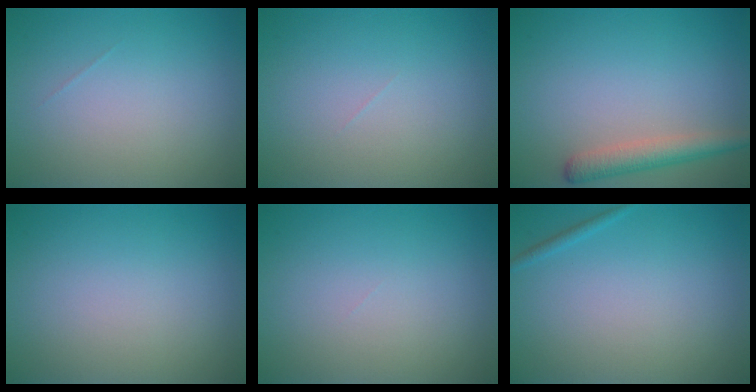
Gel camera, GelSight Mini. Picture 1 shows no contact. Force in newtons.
{"total": 0.0}
{"total": 2.9, "press": 2.9, "slide": 0.2}
{"total": 0.0}
{"total": 0.0}
{"total": 0.6, "press": 0.6, "slide": 0.1}